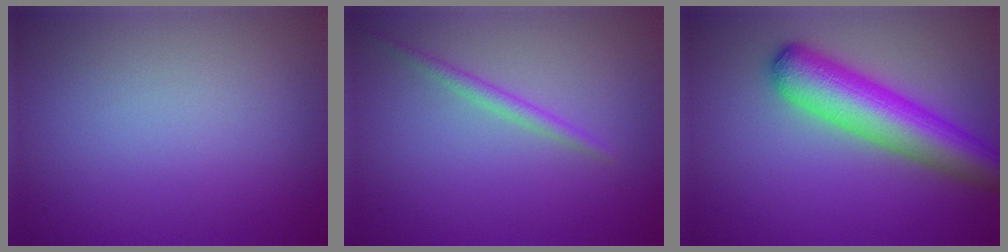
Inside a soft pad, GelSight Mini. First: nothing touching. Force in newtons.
{"total": 1.4, "press": 1.4, "slide": 0.1}
{"total": 7.1, "press": 7.1, "slide": 0.2}